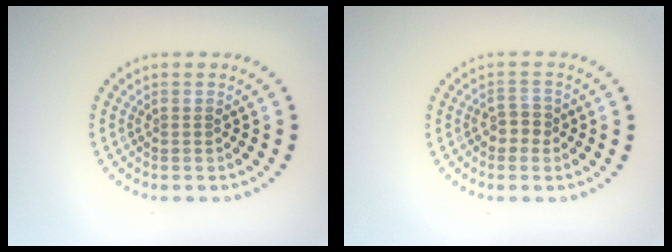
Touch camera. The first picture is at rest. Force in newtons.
{"total": 1.8, "press": 1.6, "slide": 0.7}